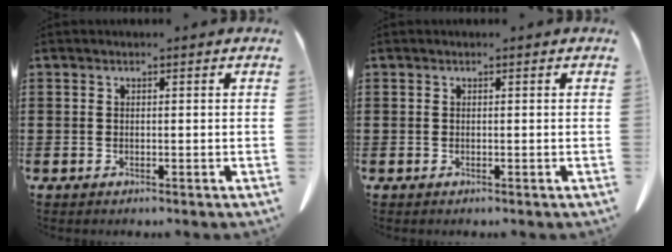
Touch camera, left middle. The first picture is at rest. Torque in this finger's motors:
{"motor_torque": [0.00, 0.00, 0.00, 0.00]}